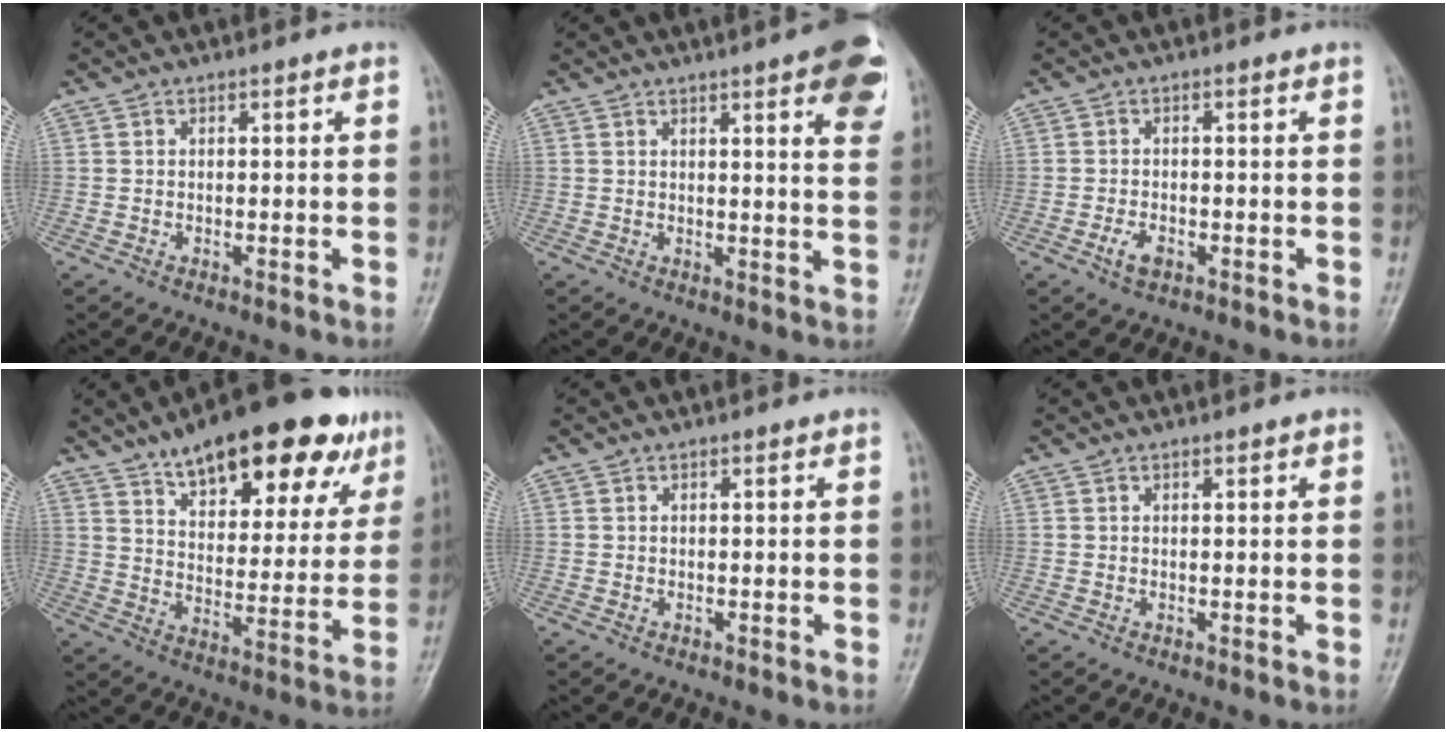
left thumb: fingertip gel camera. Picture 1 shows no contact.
{"total": 11.9, "force": [6.4, 2.4, 9.7], "torque": [-0.096, -0.019, 0.068]}
{"total": 2.7, "force": [-1.2, 1.5, 1.8], "torque": [-0.036, 0.002, -0.021]}
{"total": 23.7, "force": [15.1, 9.5, 15.7], "torque": [-0.181, -0.032, 0.222]}
{"total": 0.0}
{"total": 0.7, "force": [0.5, 0.3, 0.4], "torque": [-0.005, -0.001, 0.005]}